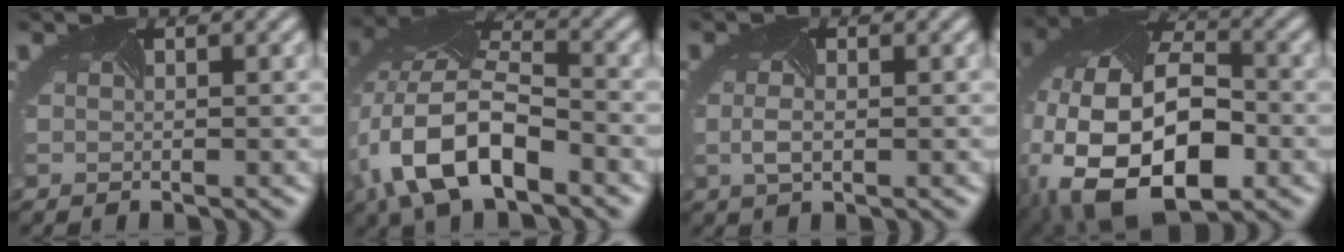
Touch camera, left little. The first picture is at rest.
{"total": 11.4, "force": [-4.8, 5.7, 8.6], "torque": [-0.185, -0.004, -0.090]}
{"total": 1.5, "force": [-0.3, 0.6, 1.3], "torque": [-0.038, -0.006, -0.008]}
{"total": 16.9, "force": [-4.8, 10.6, 12.3], "torque": [-0.241, -0.026, -0.072]}